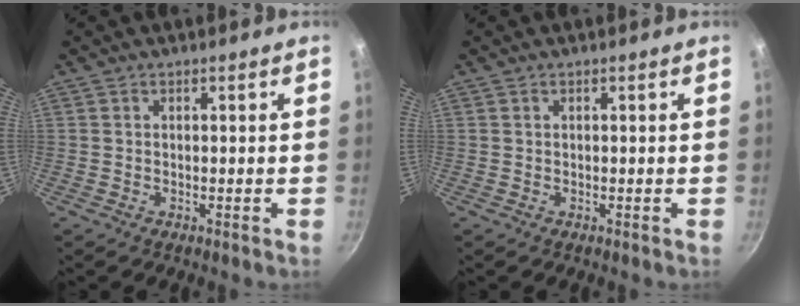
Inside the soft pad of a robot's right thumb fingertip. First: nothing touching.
{"total": 0.0}